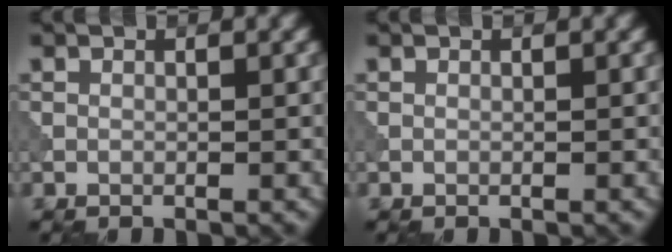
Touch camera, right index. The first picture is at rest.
{"total": 0.0}